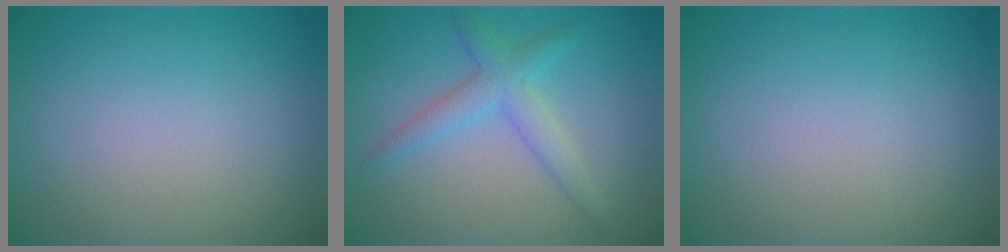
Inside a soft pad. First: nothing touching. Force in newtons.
{"total": 3.0, "press": 3.0, "slide": 0.1}
{"total": 0.0}